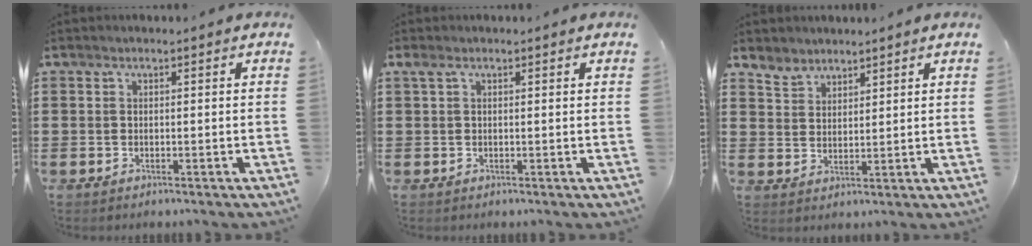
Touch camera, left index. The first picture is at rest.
{"total": 0.9, "force": [0.5, 0.3, 0.6], "torque": [-0.015, 0.003, 0.010]}
{"total": 3.5, "force": [3.2, 1.4, -0.3], "torque": [-0.008, -0.004, 0.062]}